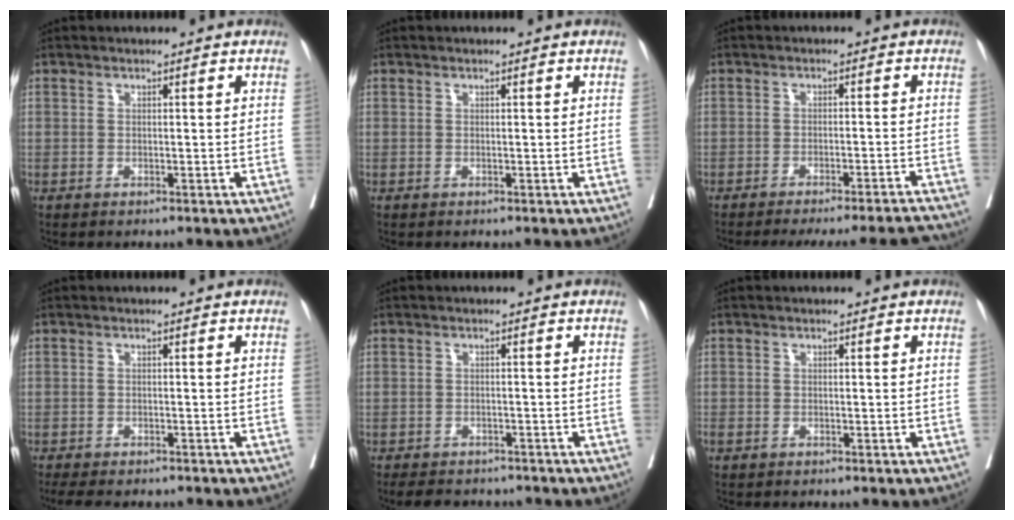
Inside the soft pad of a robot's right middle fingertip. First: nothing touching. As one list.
[{"total": 0.0}, {"total": 15.0, "force": [-14.2, -0.2, 4.6], "torque": [-0.059, -0.009, -0.176]}, {"total": 8.2, "force": [-7.1, 2.2, 3.4], "torque": [-0.048, -0.005, -0.097]}, {"total": 6.9, "force": [-6.0, 2.8, 1.8], "torque": [-0.025, -0.004, -0.078]}, {"total": 0.6, "force": [-0.4, 0.1, 0.4], "torque": [-0.021, 0.002, -0.007]}]